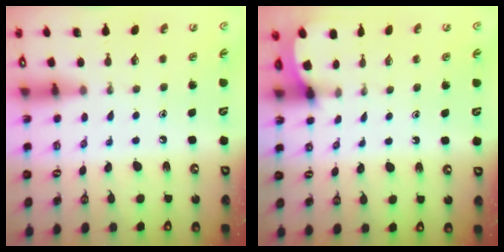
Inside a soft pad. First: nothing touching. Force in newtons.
{"total": 1.0, "press": 0.9, "slide": 0.1}